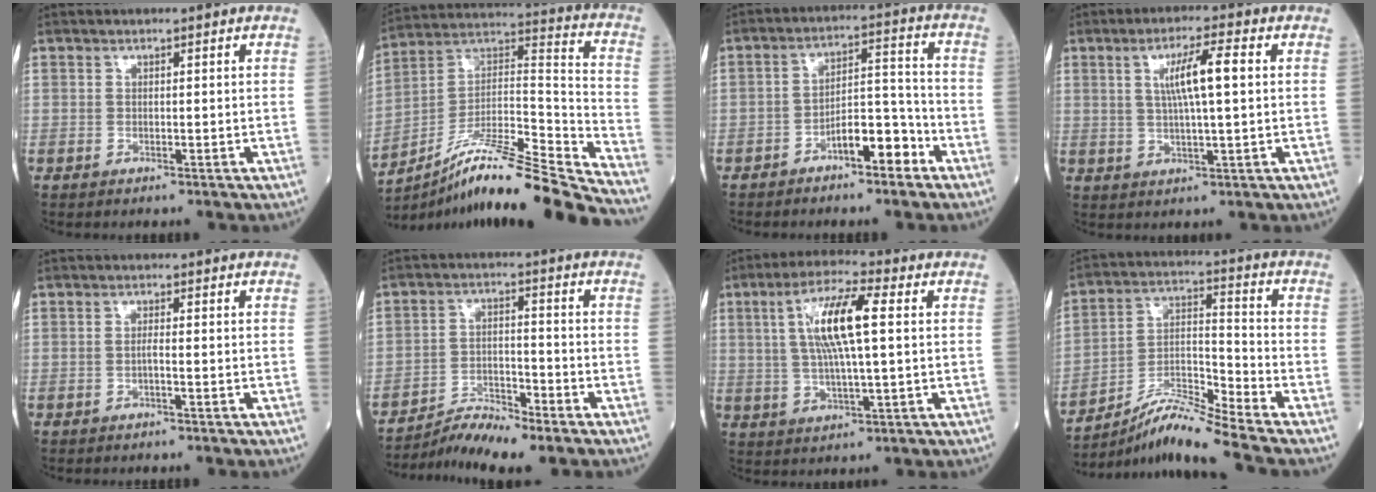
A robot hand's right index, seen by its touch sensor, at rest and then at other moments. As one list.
[{"total": 22.8, "force": [-19.2, -0.9, 12.3], "torque": [-0.182, 0.014, -0.330]}, {"total": 7.1, "force": [-4.3, 2.2, 5.1], "torque": [-0.080, 0.026, -0.071]}, {"total": 7.1, "force": [1.4, 0.3, 6.9], "torque": [-0.124, 0.006, 0.025]}, {"total": 1.1, "force": [-0.5, -0.1, 1.0], "torque": [-0.017, 0.002, -0.010]}, {"total": 5.6, "force": [-5.4, 0.0, 1.5], "torque": [-0.030, -0.001, -0.096]}, {"total": 10.6, "force": [2.2, 1.4, 10.3], "torque": [-0.203, 0.012, 0.039]}, {"total": 10.7, "force": [-9.6, -2.2, 4.2], "torque": [-0.085, 0.005, -0.175]}]